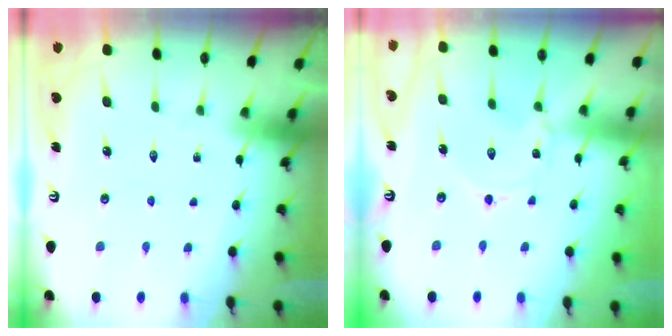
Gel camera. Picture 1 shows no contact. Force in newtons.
{"total": 0.8, "press": 0.8, "slide": 0.2}